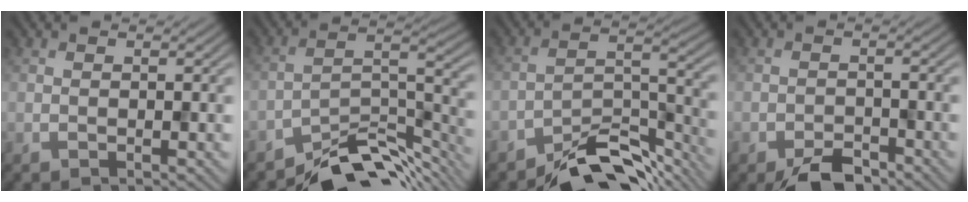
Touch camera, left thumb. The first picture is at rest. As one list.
[{"total": 10.5, "force": [-8.4, 3.4, 5.3], "torque": [-0.073, -0.005, -0.152]}, {"total": 9.8, "force": [-8.3, 2.9, 4.5], "torque": [-0.058, 0.005, -0.152]}, {"total": 4.2, "force": [-3.3, 1.7, 2.1], "torque": [-0.030, -0.002, -0.059]}]